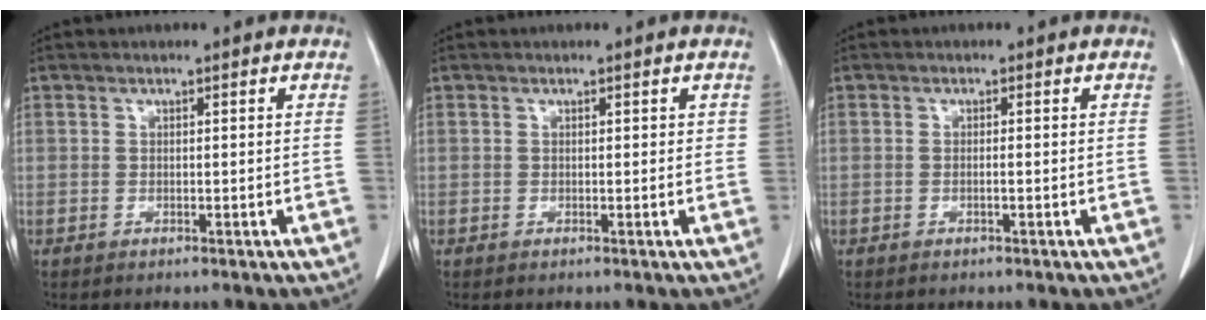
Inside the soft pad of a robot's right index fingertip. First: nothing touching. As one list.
[{"total": 0.7, "force": [0.3, 0.5, 0.4], "torque": [0.001, 0.002, 0.002]}, {"total": 0.6, "force": [-0.2, -0.1, 0.6], "torque": [-0.011, 0.001, -0.004]}]